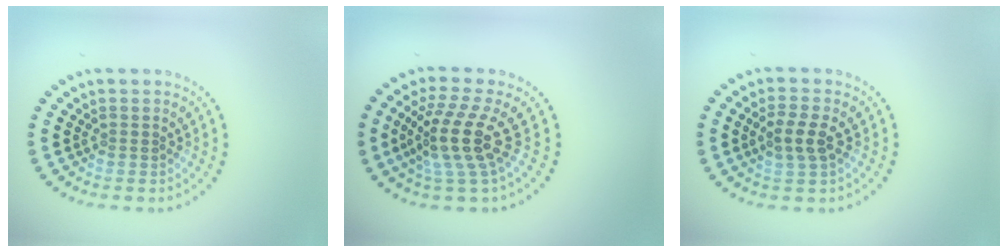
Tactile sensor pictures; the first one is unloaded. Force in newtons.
{"total": 4.6, "press": 3.4, "slide": 3.1}
{"total": 2.6, "press": 2.5, "slide": 0.6}